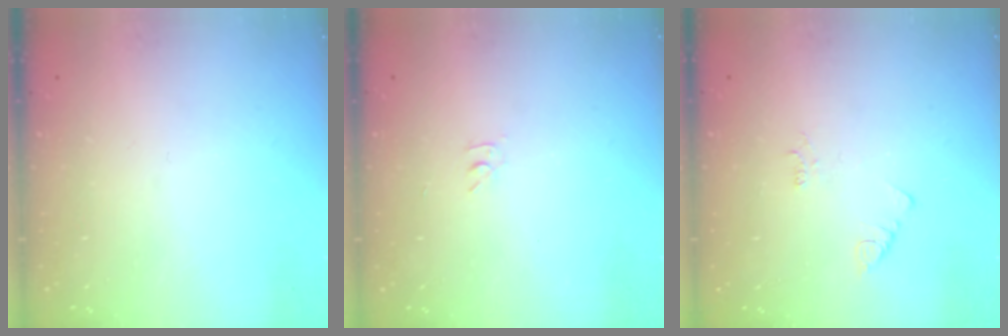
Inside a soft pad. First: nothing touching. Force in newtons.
{"total": 2.8, "press": 2.8, "slide": 0.4}
{"total": 1.9, "press": 1.9, "slide": 0.3}